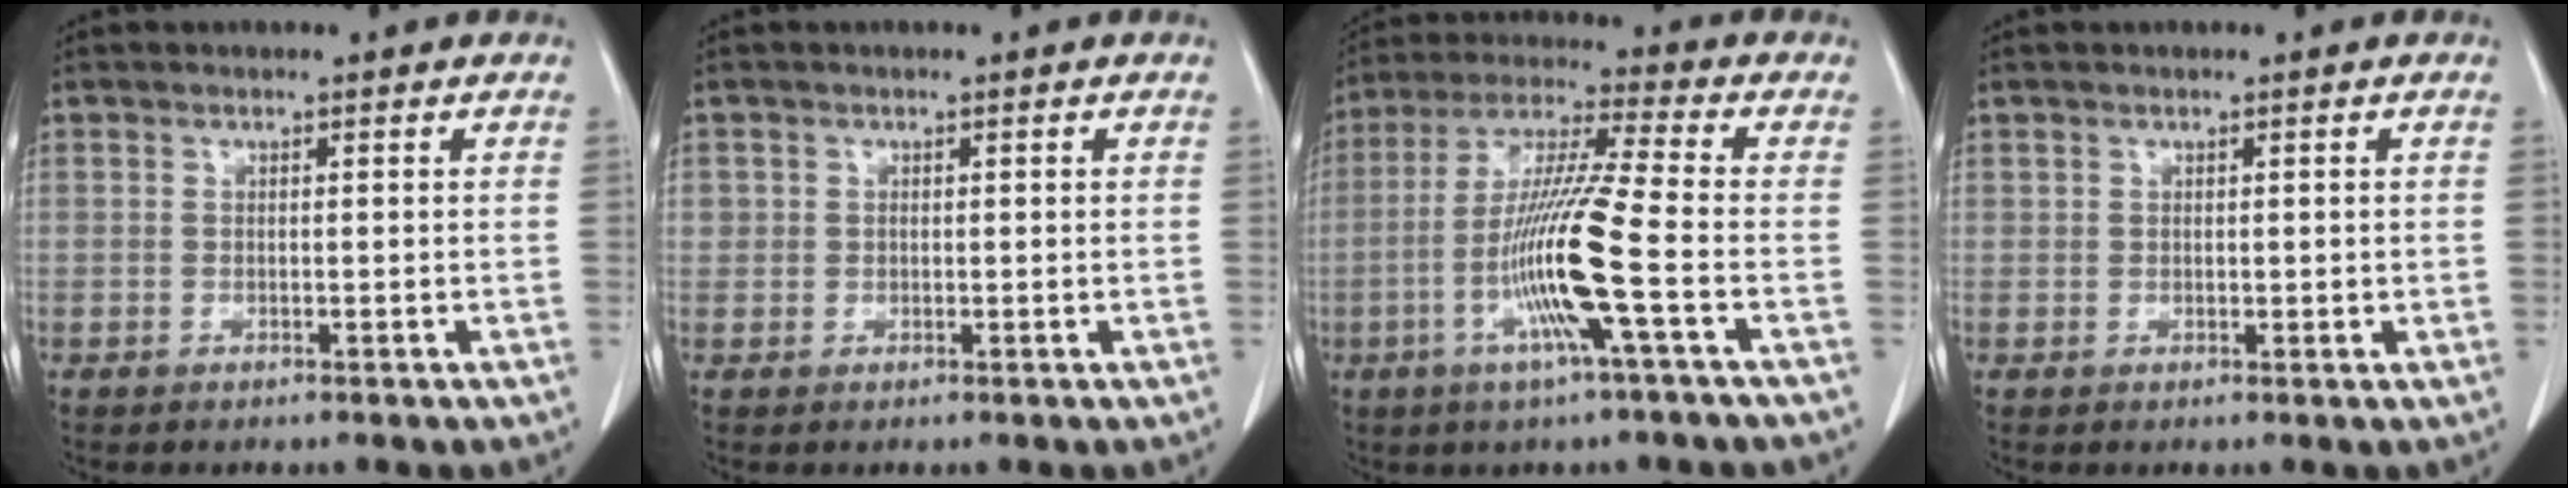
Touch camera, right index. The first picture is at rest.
{"total": 1.2, "force": [0.2, 1.1, 0.1], "torque": [0.010, 0.003, 0.001]}
{"total": 13.2, "force": [-3.9, -0.9, 12.6], "torque": [-0.251, -0.009, -0.083]}
{"total": 0.8, "force": [0.3, 0.6, 0.4], "torque": [0.000, -0.002, 0.005]}